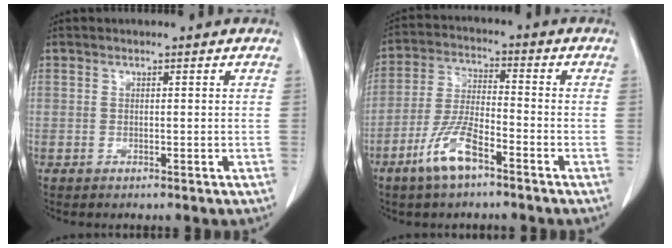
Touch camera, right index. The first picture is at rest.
{"total": 8.3, "force": [-5.0, 2.0, 6.3], "torque": [-0.136, -0.005, -0.099]}